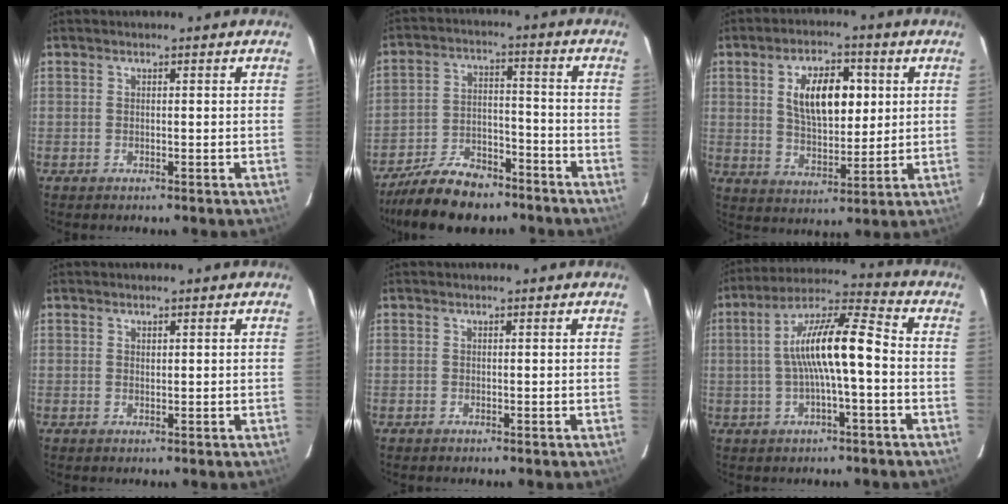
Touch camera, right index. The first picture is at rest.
{"total": 15.0, "force": [-11.9, 6.3, 6.7], "torque": [-0.149, 0.004, -0.192]}
{"total": 11.8, "force": [3.1, 5.9, 9.8], "torque": [-0.167, 0.014, 0.059]}
{"total": 0.6, "force": [0.5, 0.3, 0.2], "torque": [-0.003, 0.001, 0.009]}
{"total": 0.0}
{"total": 12.5, "force": [-1.1, 2.1, 12.3], "torque": [-0.221, 0.024, -0.020]}